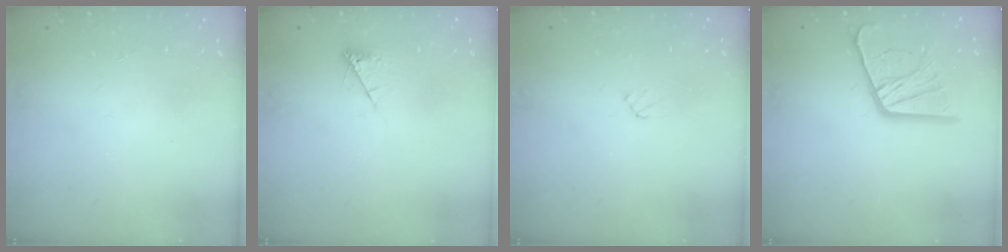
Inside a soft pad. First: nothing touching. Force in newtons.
{"total": 5.2, "press": 5.1, "slide": 0.8}
{"total": 4.0, "press": 4.0, "slide": 0.6}
{"total": 15.5, "press": 15.4, "slide": 1.5}